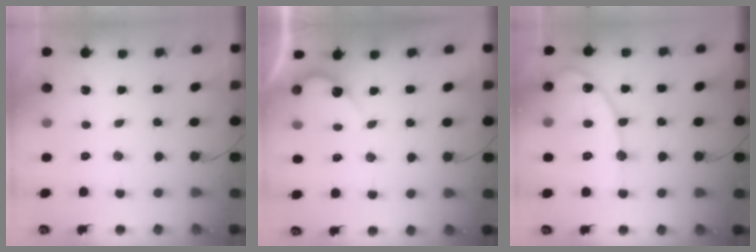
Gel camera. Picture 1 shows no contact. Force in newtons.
{"total": 4.5, "press": 4.5, "slide": 0.3}
{"total": 13.3, "press": 13.2, "slide": 1.3}